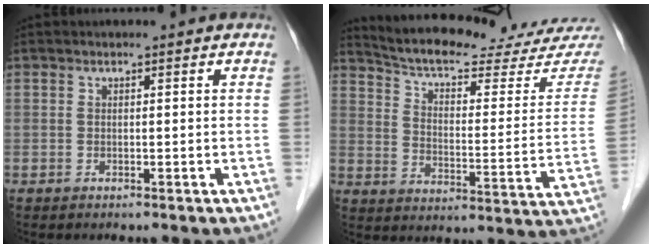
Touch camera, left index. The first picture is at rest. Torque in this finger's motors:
{"motor_torque": [0.72, -1.26, 0.04, 0.01]}